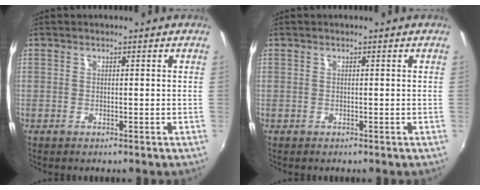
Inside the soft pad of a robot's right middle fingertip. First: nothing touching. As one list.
[{"total": 0.0}]